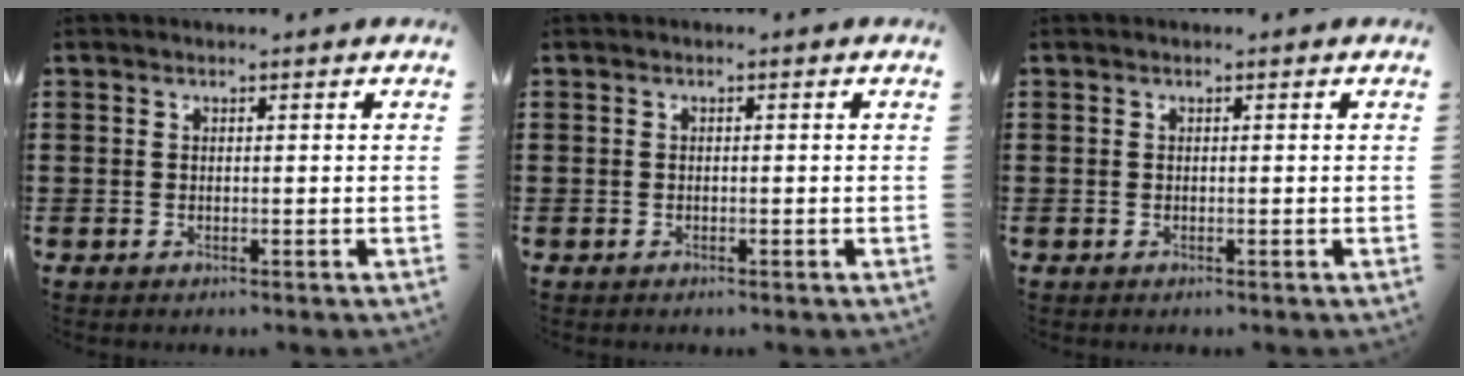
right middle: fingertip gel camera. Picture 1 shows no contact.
{"total": 0.0}
{"total": 0.0}